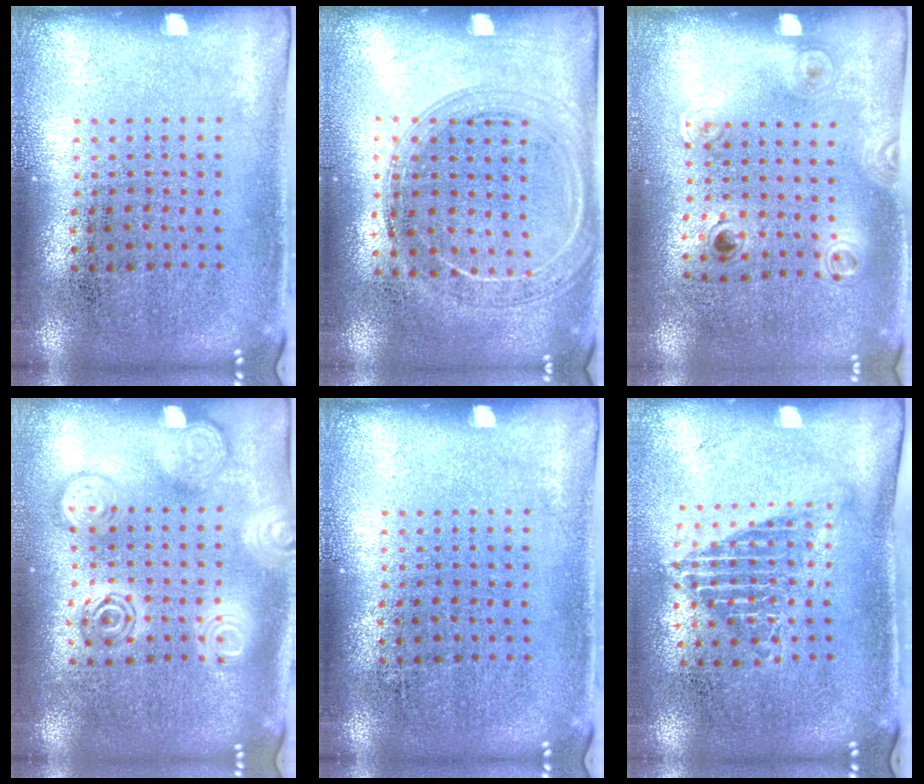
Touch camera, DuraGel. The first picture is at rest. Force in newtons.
{"total": 1.5, "press": 1.5, "slide": 0.2}
{"total": 1.1, "press": 0.8, "slide": 0.8}
{"total": 3.0, "press": 3.0, "slide": 0.4}
{"total": 0.0}
{"total": 1.4, "press": 1.1, "slide": 0.9}